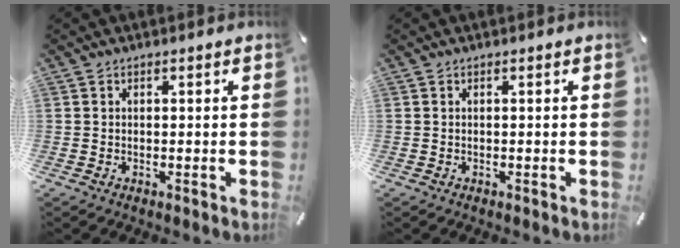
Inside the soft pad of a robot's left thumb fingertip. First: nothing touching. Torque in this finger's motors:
{"motor_torque": [-0.17, -0.16, 0.04, -0.04, 0.00]}